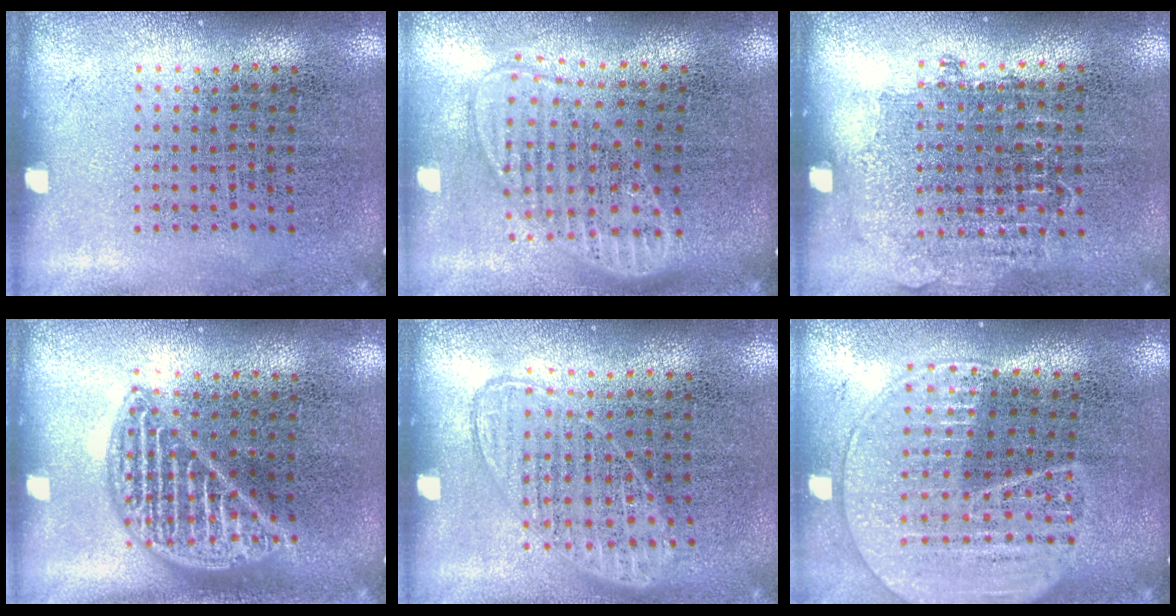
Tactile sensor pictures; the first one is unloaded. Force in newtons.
{"total": 1.9, "press": 1.6, "slide": 1.1}
{"total": 0.8, "press": 0.8, "slide": 0.3}
{"total": 1.8, "press": 1.8, "slide": 0.2}
{"total": 1.0, "press": 0.9, "slide": 0.4}
{"total": 2.0, "press": 1.8, "slide": 1.0}